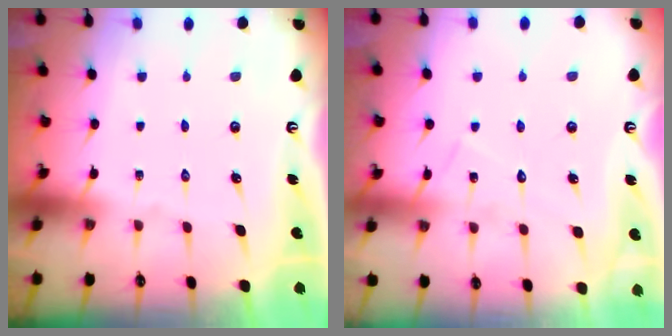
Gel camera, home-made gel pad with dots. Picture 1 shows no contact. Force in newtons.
{"total": 7.7, "press": 7.6, "slide": 0.6}